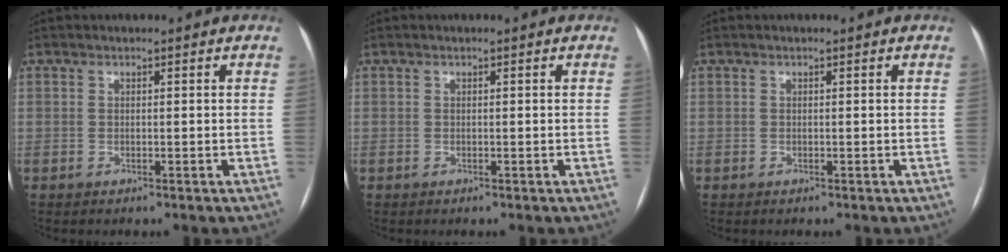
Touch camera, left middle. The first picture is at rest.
{"total": 0.0}
{"total": 0.0}